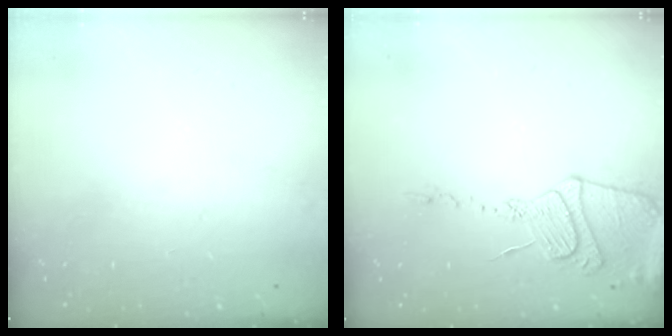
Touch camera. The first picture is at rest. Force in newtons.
{"total": 14.1, "press": 14.0, "slide": 1.3}